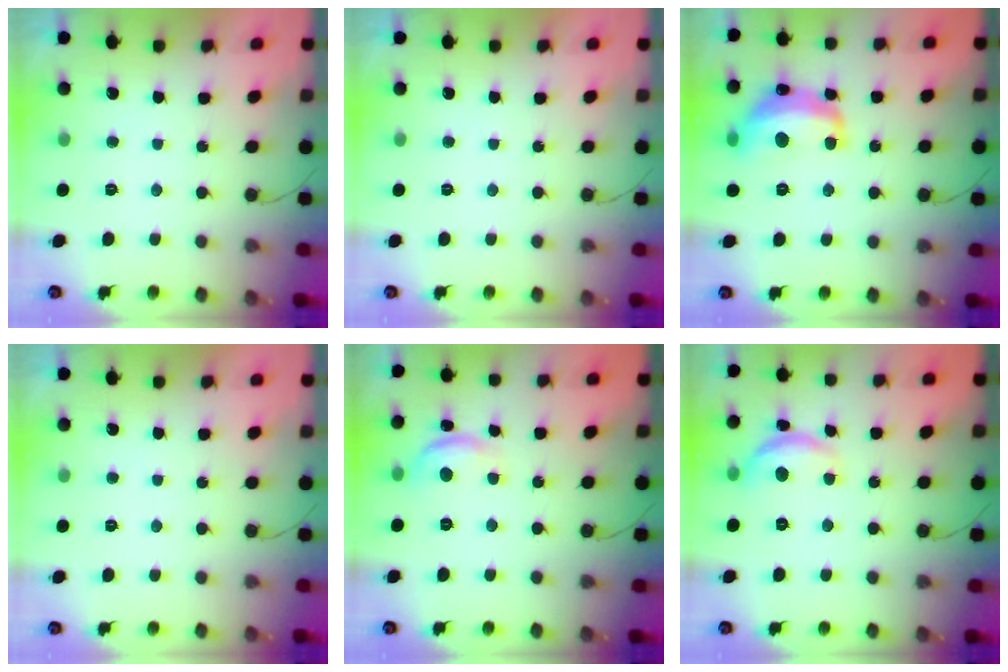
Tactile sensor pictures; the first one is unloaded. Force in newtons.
{"total": 0.0}
{"total": 15.2, "press": 15.2, "slide": 1.1}
{"total": 0.0}
{"total": 9.8, "press": 9.8, "slide": 0.5}
{"total": 10.4, "press": 10.4, "slide": 0.6}